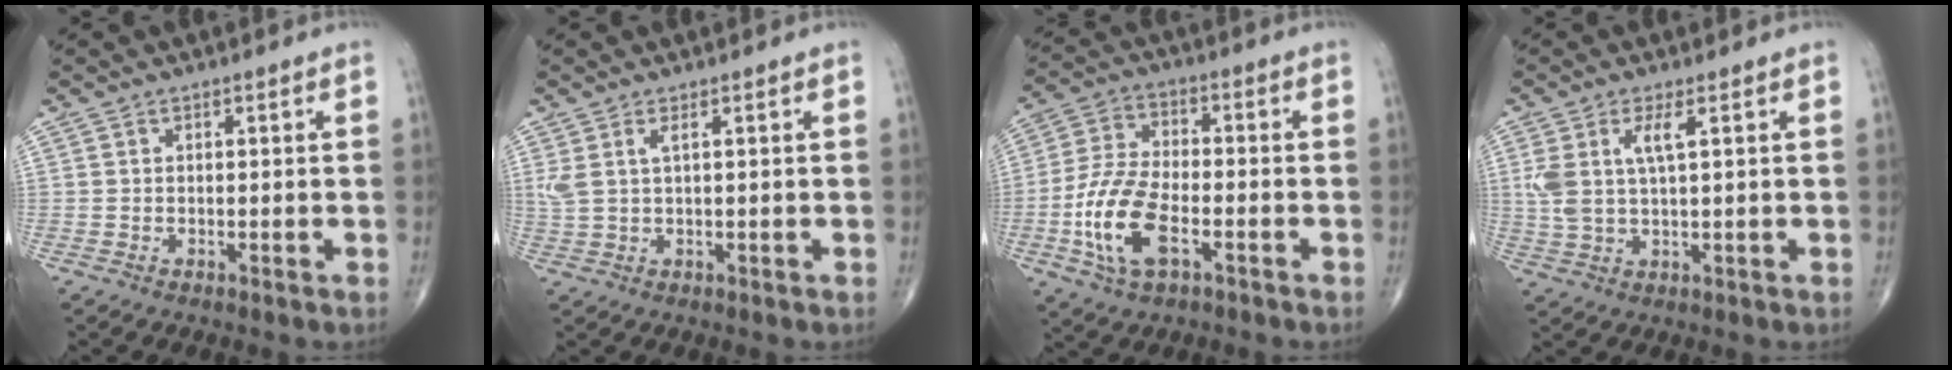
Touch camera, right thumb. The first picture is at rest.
{"total": 3.2, "force": [1.2, 0.9, 2.8], "torque": [-0.078, 0.006, 0.034]}
{"total": 13.0, "force": [-4.4, 6.3, 10.5], "torque": [-0.222, 0.017, -0.083]}
{"total": 6.3, "force": [2.0, 2.0, 5.7], "torque": [-0.137, -0.005, 0.045]}